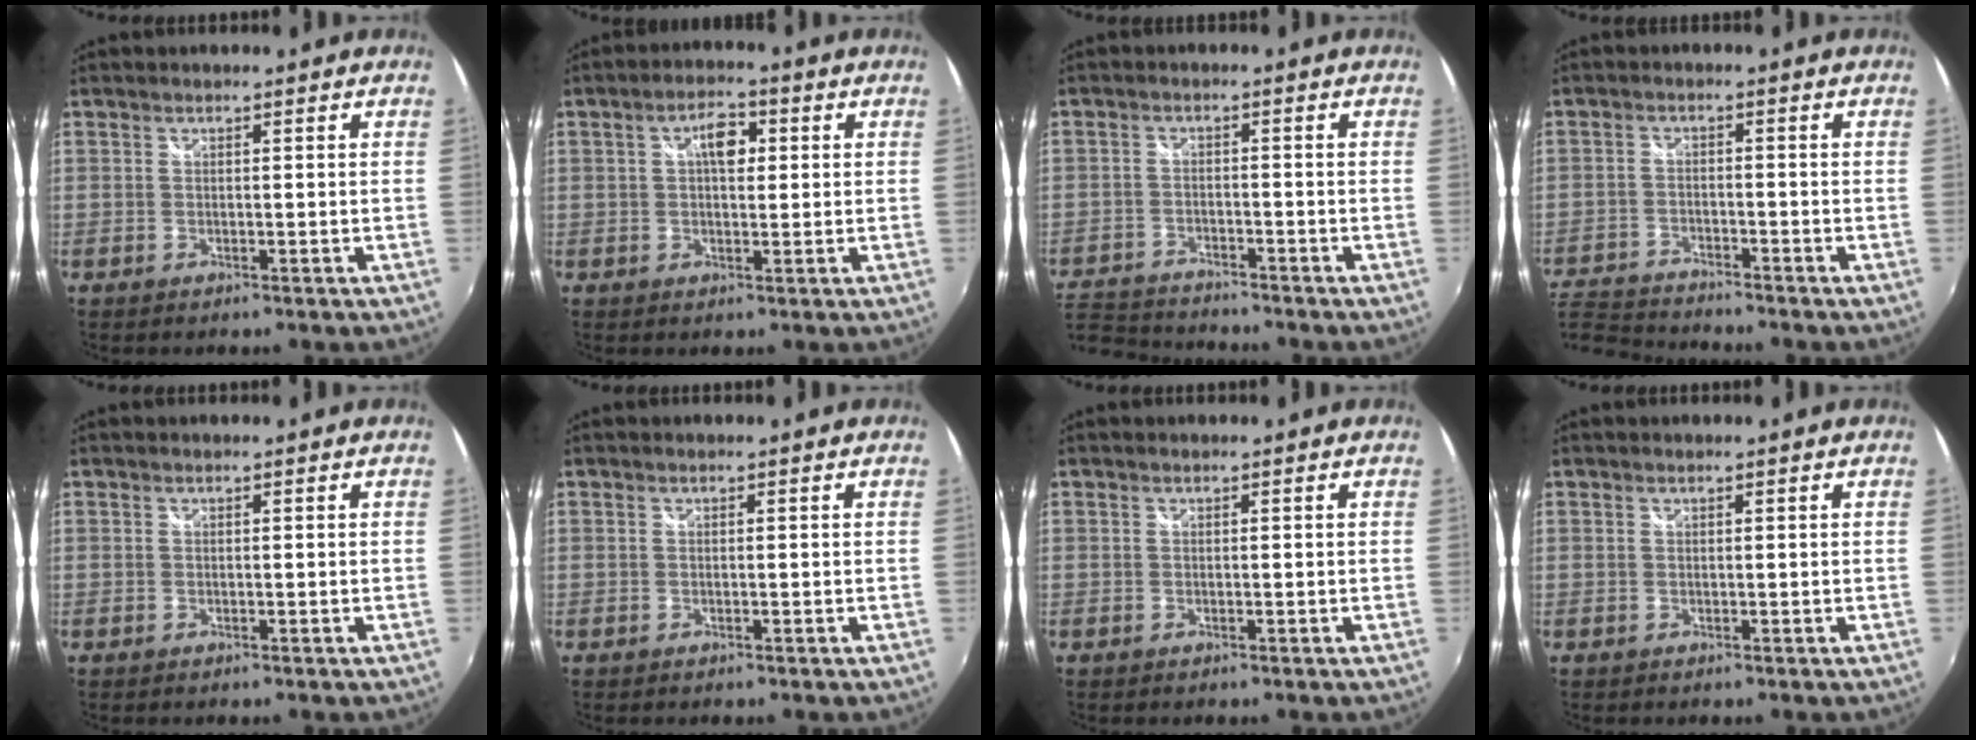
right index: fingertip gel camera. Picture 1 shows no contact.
{"total": 5.0, "force": [1.2, 2.5, 4.2], "torque": [-0.066, 0.014, 0.017]}
{"total": 9.7, "force": [-9.0, 2.9, 2.1], "torque": [-0.079, 0.000, -0.163]}
{"total": 8.7, "force": [-8.3, 1.8, 1.7], "torque": [-0.068, -0.006, -0.157]}
{"total": 0.0}
{"total": 0.0}
{"total": 0.0}
{"total": 0.0}